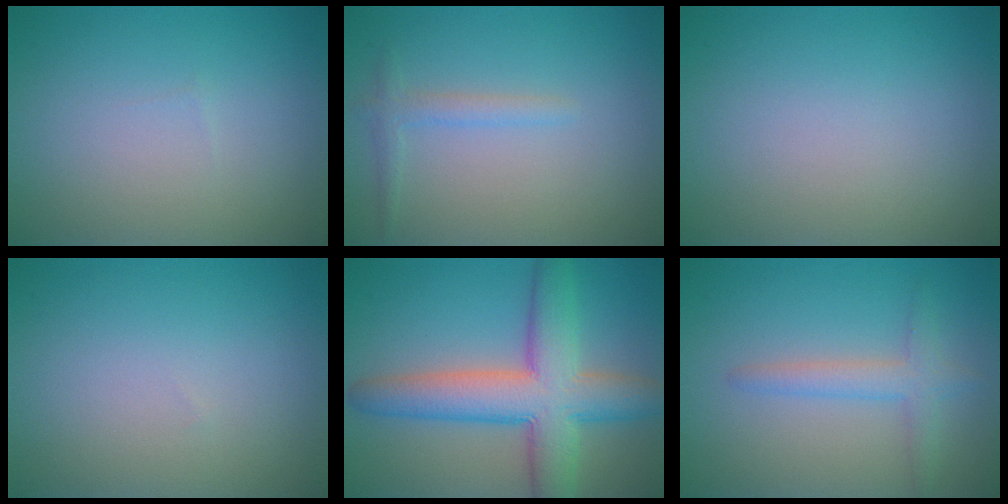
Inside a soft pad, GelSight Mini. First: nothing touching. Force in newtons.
{"total": 1.5, "press": 1.5, "slide": 0.2}
{"total": 0.0}
{"total": 0.0}
{"total": 8.8, "press": 8.8, "slide": 0.3}
{"total": 2.4, "press": 2.4, "slide": 0.2}